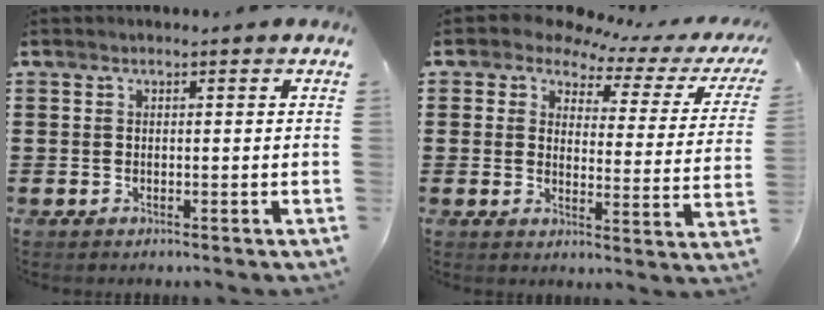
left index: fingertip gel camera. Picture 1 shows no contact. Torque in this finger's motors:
{"motor_torque": [2.14, 0.00, 0.05, -0.08]}